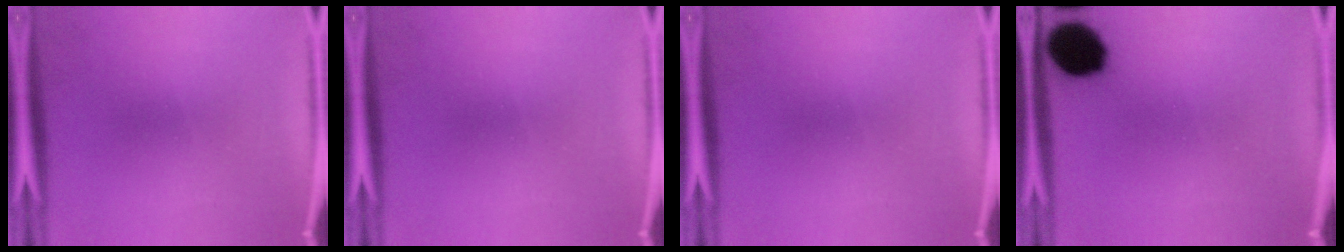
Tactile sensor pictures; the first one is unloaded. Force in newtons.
{"total": 0.0}
{"total": 0.0}
{"total": 12.7}